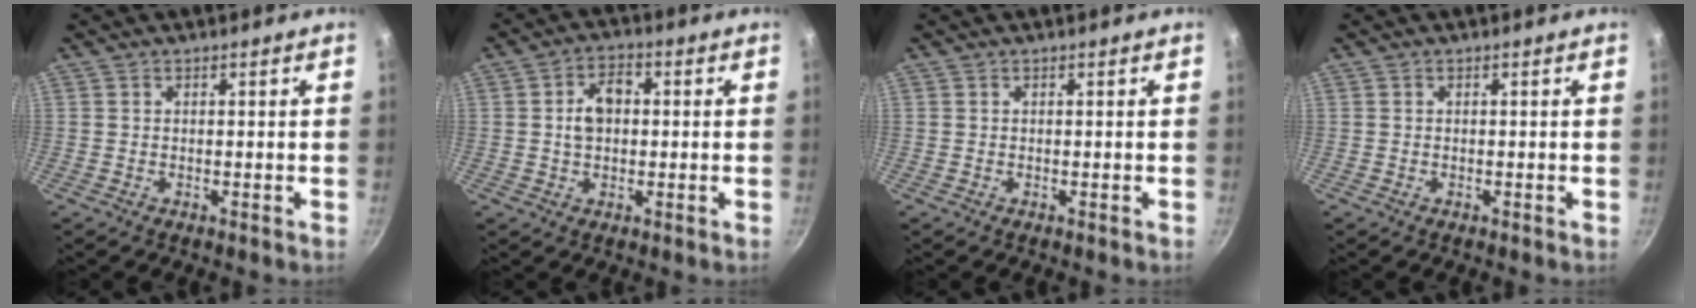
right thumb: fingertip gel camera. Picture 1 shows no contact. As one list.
[{"total": 6.0, "force": [0.4, 4.1, 4.4], "torque": [-0.050, 0.014, 0.002]}, {"total": 0.0}, {"total": 0.0}]